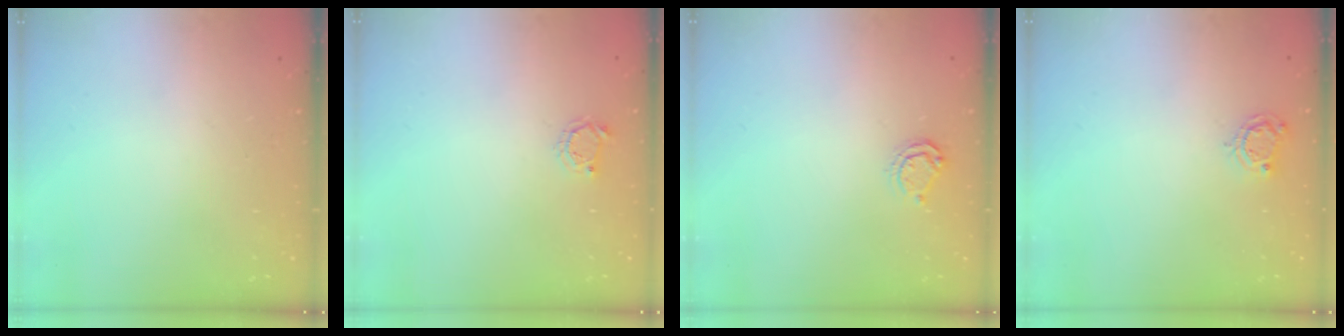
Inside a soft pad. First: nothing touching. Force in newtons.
{"total": 3.6, "press": 3.5, "slide": 0.4}
{"total": 4.4, "press": 4.4, "slide": 0.5}
{"total": 5.0, "press": 5.0, "slide": 0.3}